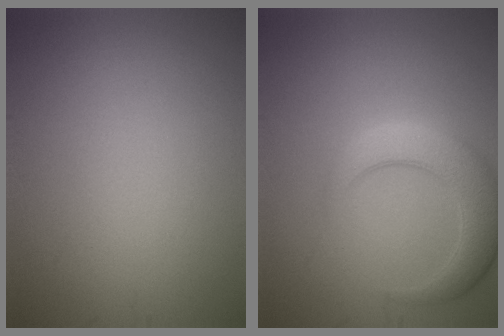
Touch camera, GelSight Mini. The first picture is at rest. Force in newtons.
{"total": 4.9, "press": 4.9, "slide": 0.5}